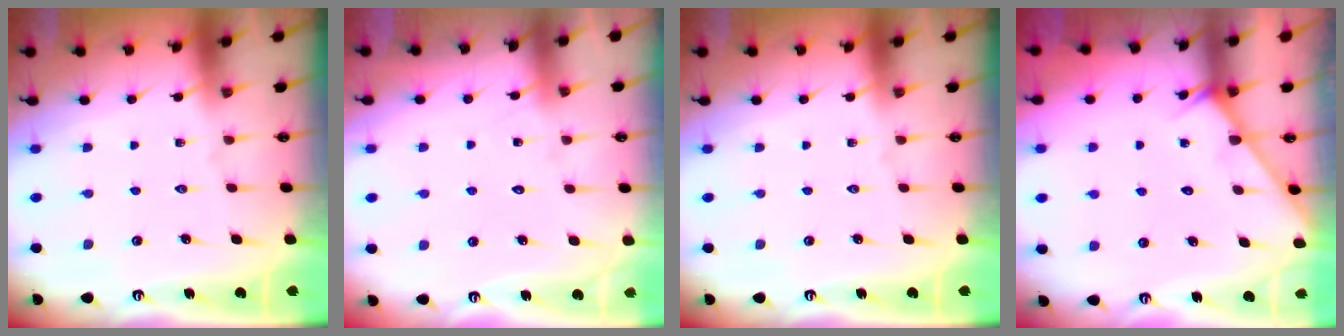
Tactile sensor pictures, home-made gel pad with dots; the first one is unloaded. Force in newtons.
{"total": 4.8, "press": 4.8, "slide": 0.4}
{"total": 0.0}
{"total": 4.5, "press": 4.5, "slide": 0.4}